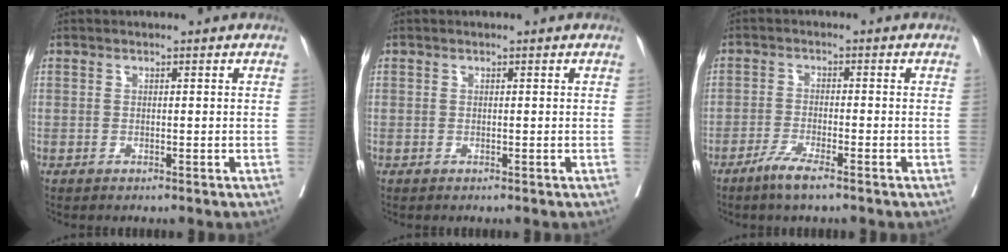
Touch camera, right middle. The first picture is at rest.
{"total": 0.0}
{"total": 4.0, "force": [-2.8, 0.1, 2.8], "torque": [-0.057, -0.006, -0.056]}